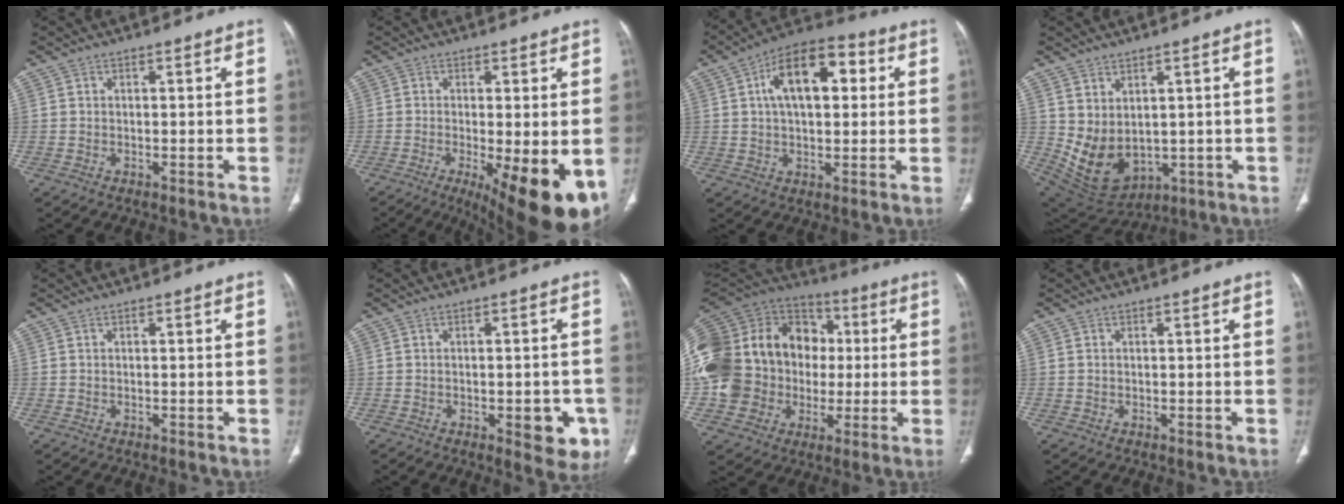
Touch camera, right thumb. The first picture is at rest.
{"total": 15.5, "force": [-5.4, 4.5, 13.8], "torque": [-0.157, -0.024, -0.067]}
{"total": 14.4, "force": [3.7, 7.6, 11.6], "torque": [-0.166, 0.021, 0.052]}
{"total": 10.1, "force": [1.1, 6.8, 7.3], "torque": [-0.122, -0.018, 0.057]}
{"total": 0.0}
{"total": 7.3, "force": [-2.5, 3.3, 6.0], "torque": [-0.049, 0.002, -0.021]}
{"total": 32.0, "force": [0.4, 25.3, 19.5], "torque": [-0.422, 0.061, 0.018]}
{"total": 0.0}